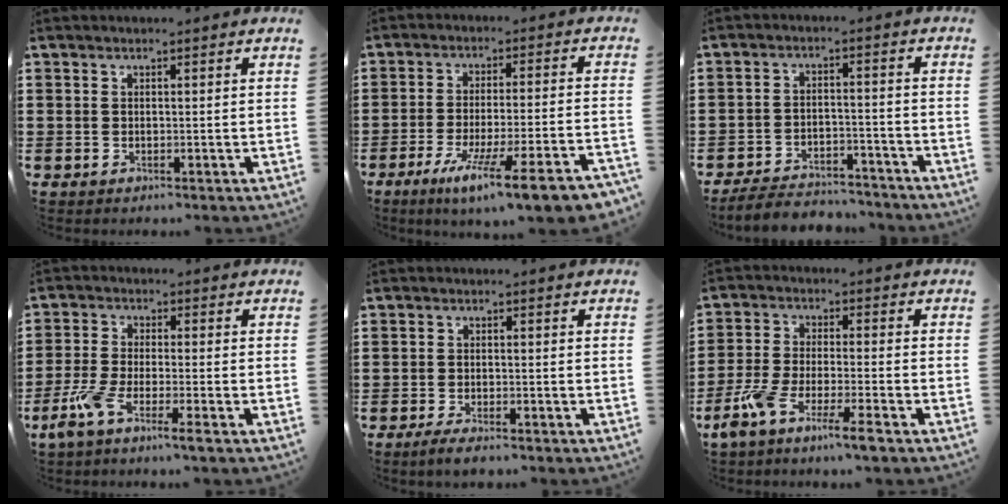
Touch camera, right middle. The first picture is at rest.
{"total": 10.1, "force": [-7.0, 0.0, 7.3], "torque": [-0.131, -0.011, -0.129]}
{"total": 5.0, "force": [-4.9, 0.8, 0.9], "torque": [-0.021, 0.005, -0.098]}
{"total": 5.7, "force": [-3.7, 0.3, 4.3], "torque": [-0.105, -0.017, -0.075]}
{"total": 2.0, "force": [-1.6, 0.1, 1.1], "torque": [-0.028, -0.002, -0.032]}
{"total": 7.2, "force": [-5.4, 0.1, 4.7], "torque": [-0.109, -0.013, -0.105]}